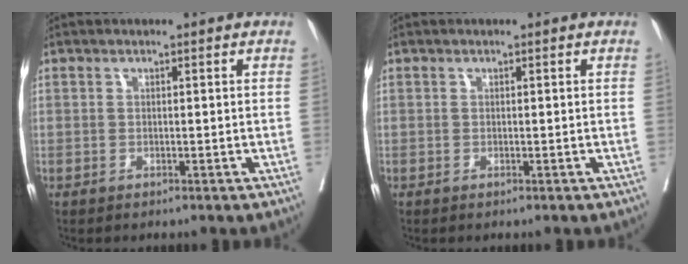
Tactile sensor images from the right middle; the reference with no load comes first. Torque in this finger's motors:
{"motor_torque": [0.32, -0.38, 0.04, 0.01]}